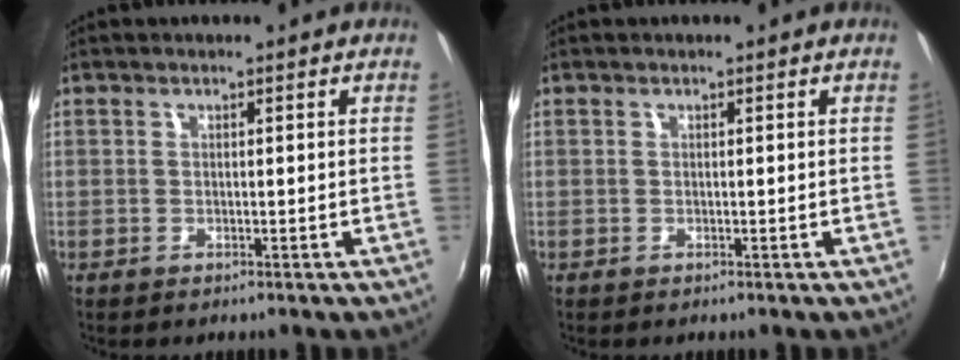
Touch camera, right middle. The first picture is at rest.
{"total": 0.0}